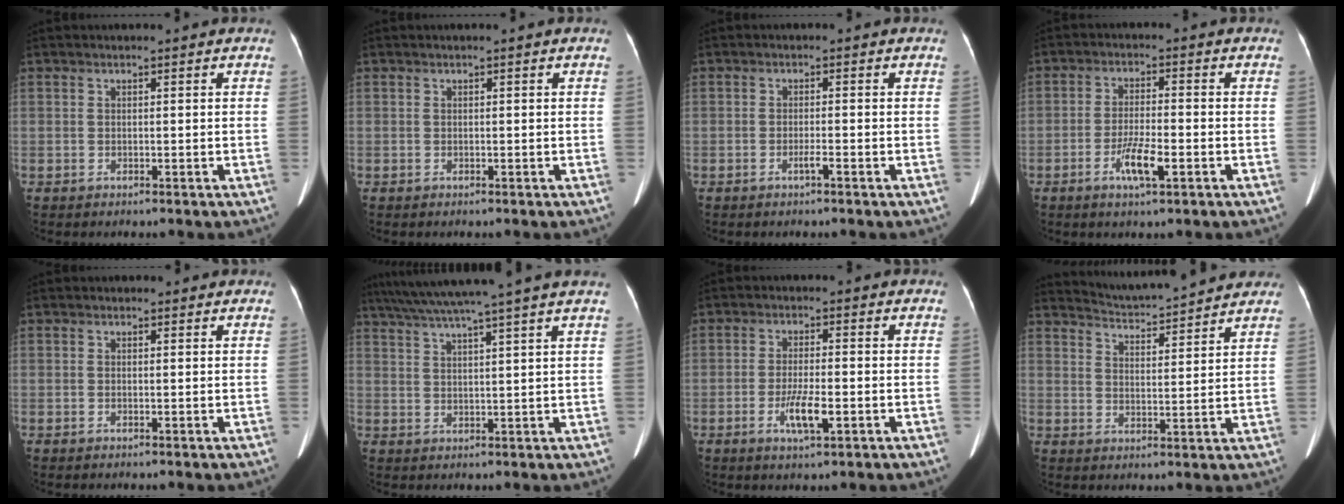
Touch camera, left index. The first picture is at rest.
{"total": 0.0}
{"total": 1.3, "force": [-0.9, -0.1, 1.0], "torque": [-0.020, 0.001, -0.016]}
{"total": 5.4, "force": [-2.4, 0.8, 4.8], "torque": [-0.092, -0.003, -0.044]}
{"total": 0.0}
{"total": 13.5, "force": [11.4, -2.3, 6.9], "torque": [-0.120, 0.009, 0.159]}
{"total": 5.2, "force": [-1.8, 0.9, 4.7], "torque": [-0.091, -0.004, -0.030]}
{"total": 11.5, "force": [11.1, 0.7, 2.9], "torque": [-0.053, 0.016, 0.155]}